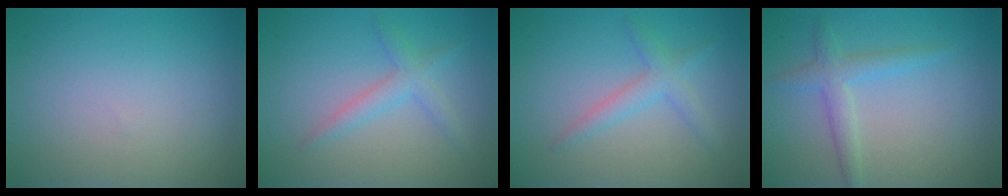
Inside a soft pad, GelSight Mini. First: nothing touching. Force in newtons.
{"total": 2.3, "press": 2.3, "slide": 0.1}
{"total": 2.3, "press": 2.3, "slide": 0.1}
{"total": 1.8, "press": 1.8, "slide": 0.1}